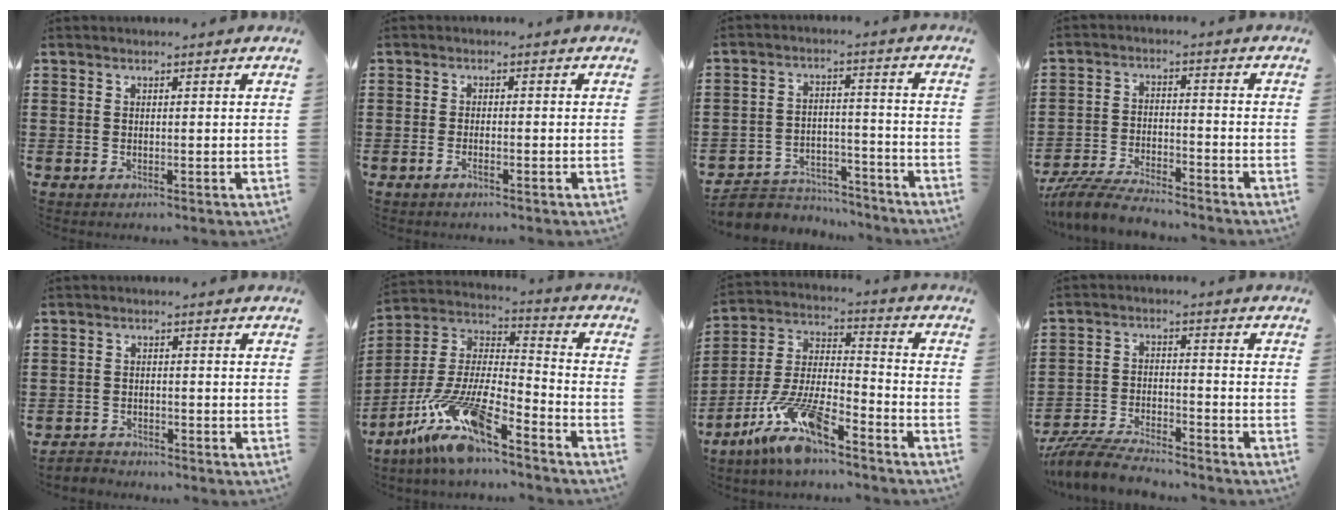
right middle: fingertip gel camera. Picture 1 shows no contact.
{"total": 1.1, "force": [-0.8, 0.2, 0.8], "torque": [-0.016, -0.003, -0.014]}
{"total": 5.4, "force": [-5.2, 1.6, 0.2], "torque": [-0.012, 0.013, -0.107]}
{"total": 6.5, "force": [-6.2, 0.7, 2.0], "torque": [-0.048, 0.000, -0.121]}
{"total": 2.3, "force": [-2.2, 0.4, -0.3], "torque": [-0.003, -0.001, -0.050]}
{"total": 12.8, "force": [-9.7, 1.7, 8.2], "torque": [-0.196, -0.011, -0.203]}
{"total": 11.5, "force": [-9.0, 2.2, 6.8], "torque": [-0.156, 0.008, -0.183]}
{"total": 7.0, "force": [-6.6, 0.9, 2.0], "torque": [-0.047, 0.003, -0.128]}